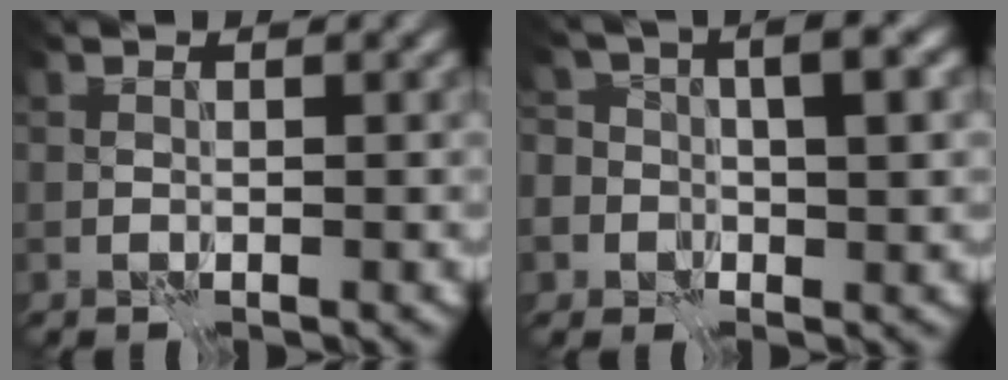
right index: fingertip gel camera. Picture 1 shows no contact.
{"total": 5.3, "force": [-0.4, 3.9, 3.5], "torque": [-0.042, 0.006, -0.009]}